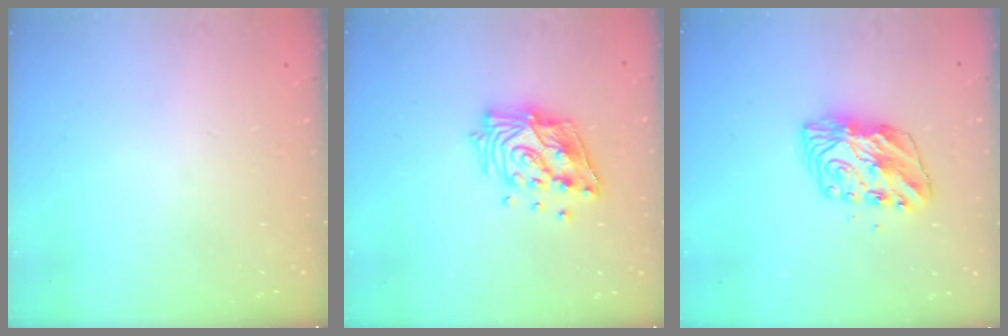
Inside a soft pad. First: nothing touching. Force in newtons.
{"total": 15.2, "press": 15.0, "slide": 1.8}
{"total": 7.8, "press": 7.7, "slide": 0.6}